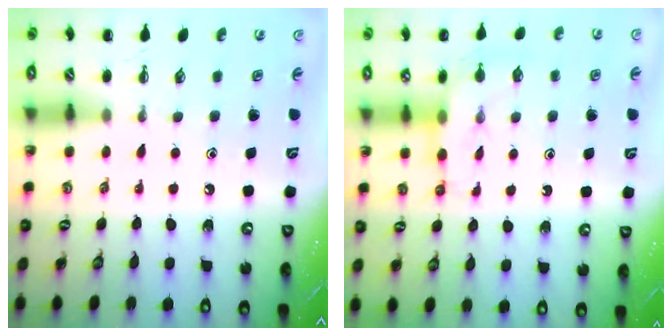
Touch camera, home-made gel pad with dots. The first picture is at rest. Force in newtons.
{"total": 8.3, "press": 8.3, "slide": 1.0}